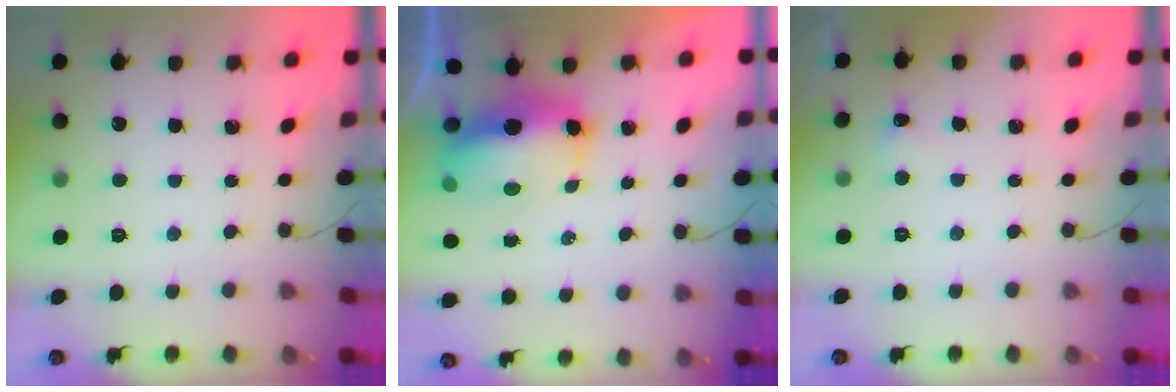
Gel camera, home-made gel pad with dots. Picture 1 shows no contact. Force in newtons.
{"total": 10.5, "press": 10.2, "slide": 2.3}
{"total": 3.9, "press": 3.7, "slide": 1.3}